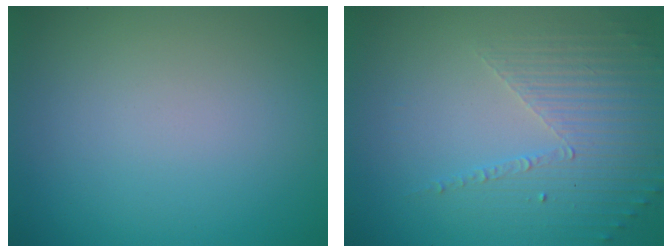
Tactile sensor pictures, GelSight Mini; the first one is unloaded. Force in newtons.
{"total": 4.3, "press": 3.1, "slide": 3.0}